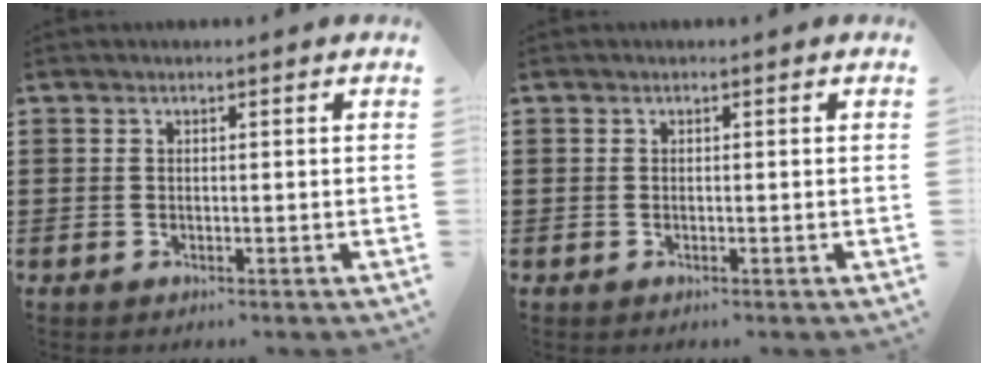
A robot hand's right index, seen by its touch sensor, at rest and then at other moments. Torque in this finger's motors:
{"motor_torque": [-0.27, 1.87, 0.00, -0.01]}